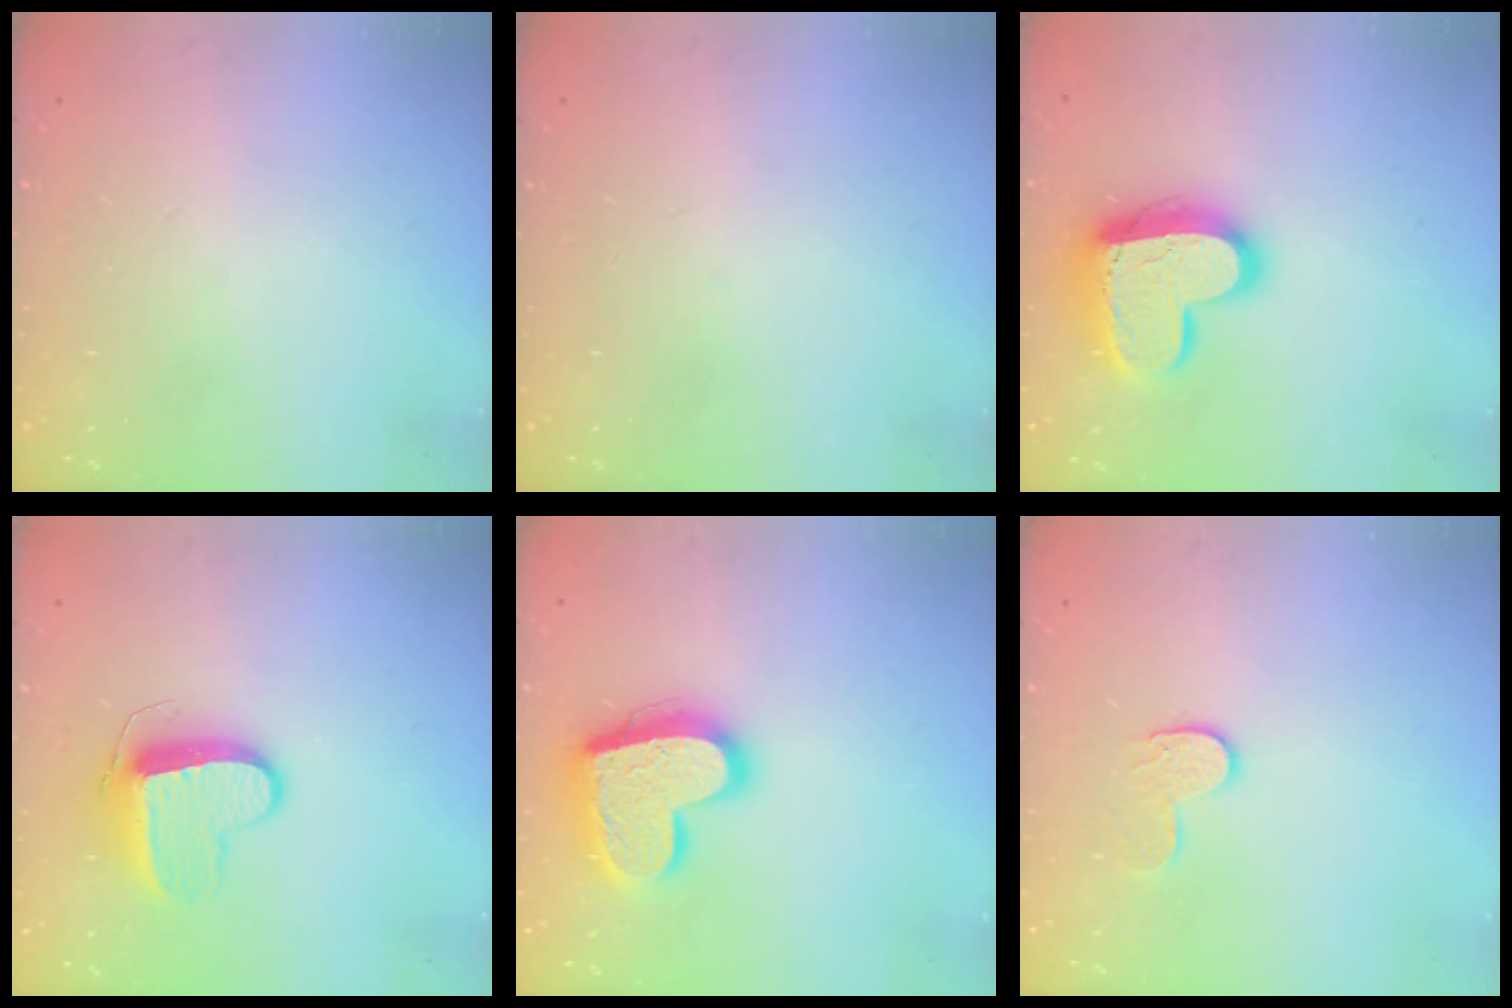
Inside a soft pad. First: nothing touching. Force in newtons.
{"total": 0.0}
{"total": 16.2, "press": 16.1, "slide": 1.4}
{"total": 10.0, "press": 10.0, "slide": 0.5}
{"total": 18.2, "press": 18.2, "slide": 1.6}
{"total": 7.3, "press": 7.3, "slide": 0.2}